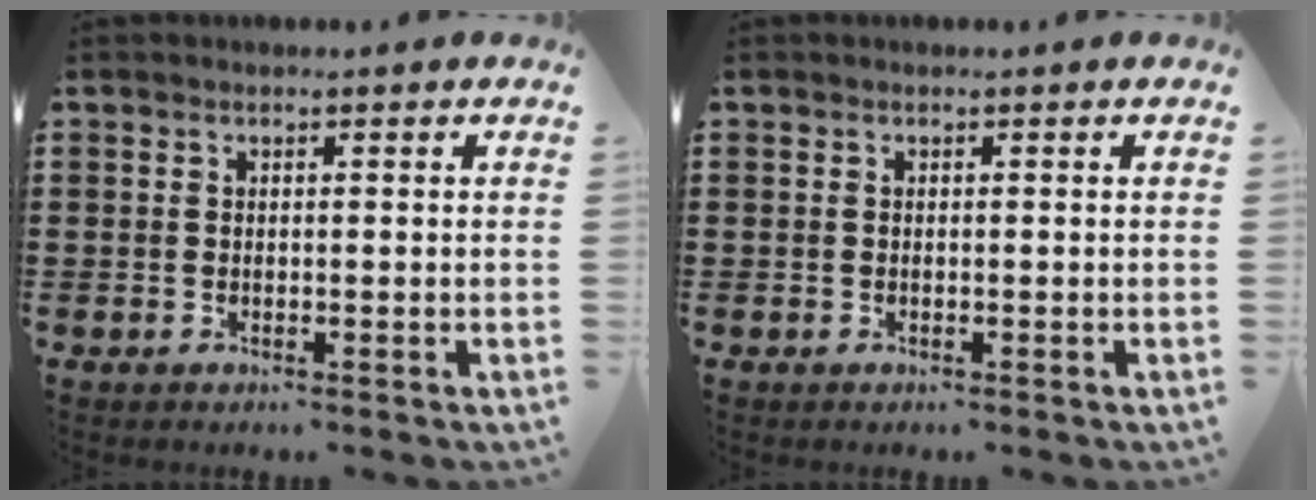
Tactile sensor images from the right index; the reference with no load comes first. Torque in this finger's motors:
{"motor_torque": [1.31, 0.82, -0.01, -0.01]}